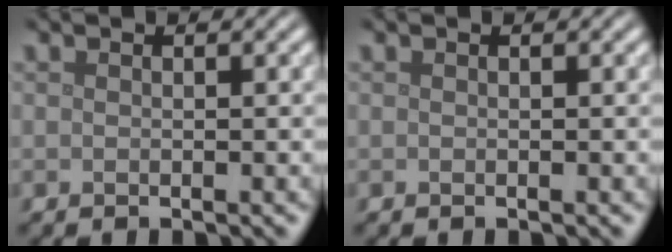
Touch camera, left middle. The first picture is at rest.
{"total": 0.0}